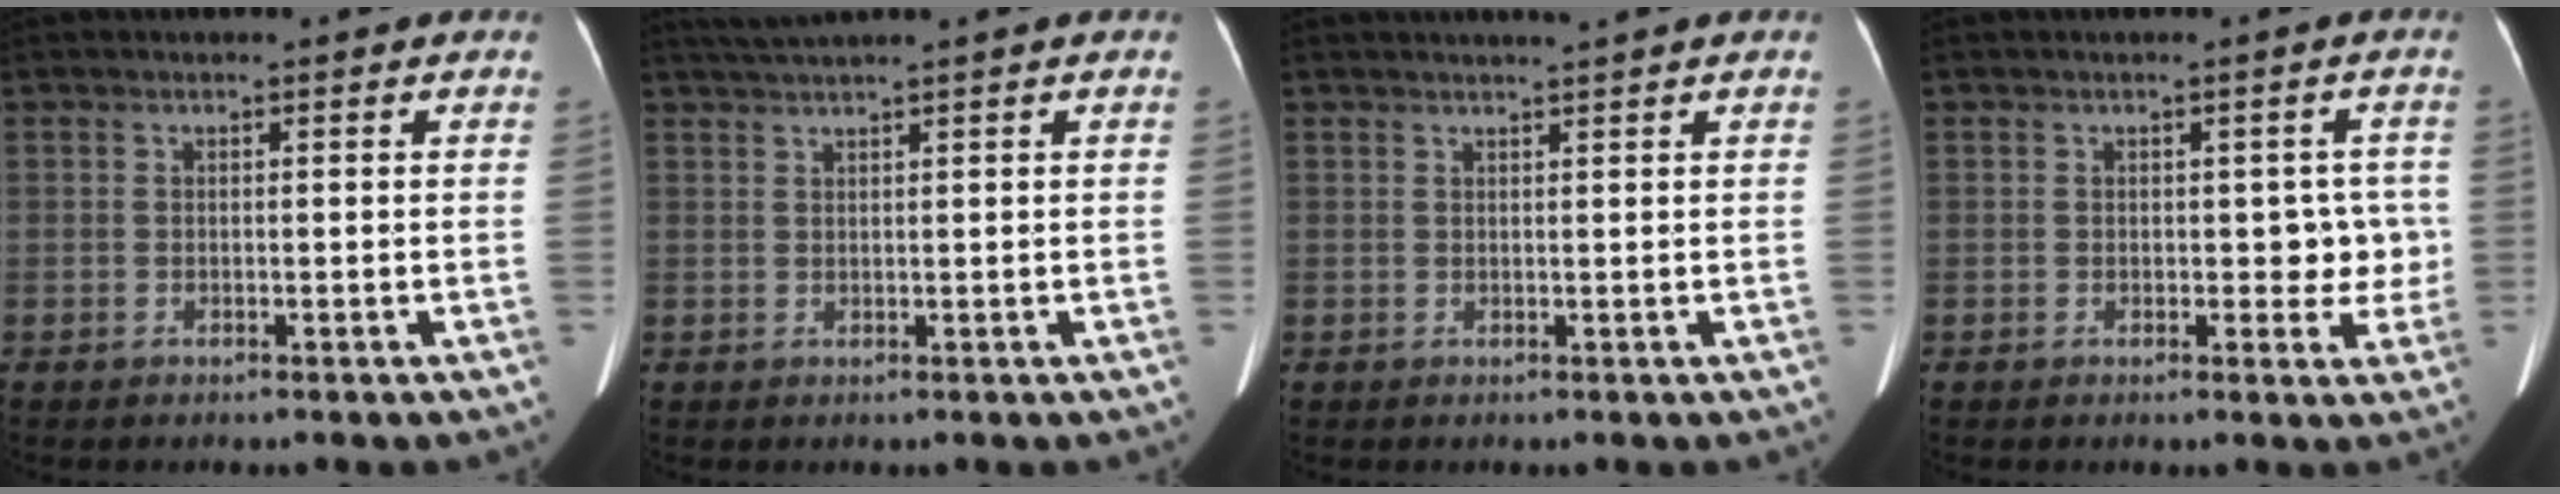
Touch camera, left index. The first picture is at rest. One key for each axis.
{"total": 3.3, "fx": 2.7, "fy": -1.1, "fz": 1.5, "tx": -0.031, "ty": 0.013, "tz": 0.056}
{"total": 2.2, "fx": 1.9, "fy": -0.8, "fz": 0.8, "tx": -0.007, "ty": 0.004, "tz": 0.034}
{"total": 3.5, "fx": 0.1, "fy": 2.3, "fz": 2.7, "tx": -0.024, "ty": 0.011, "tz": 0.004}